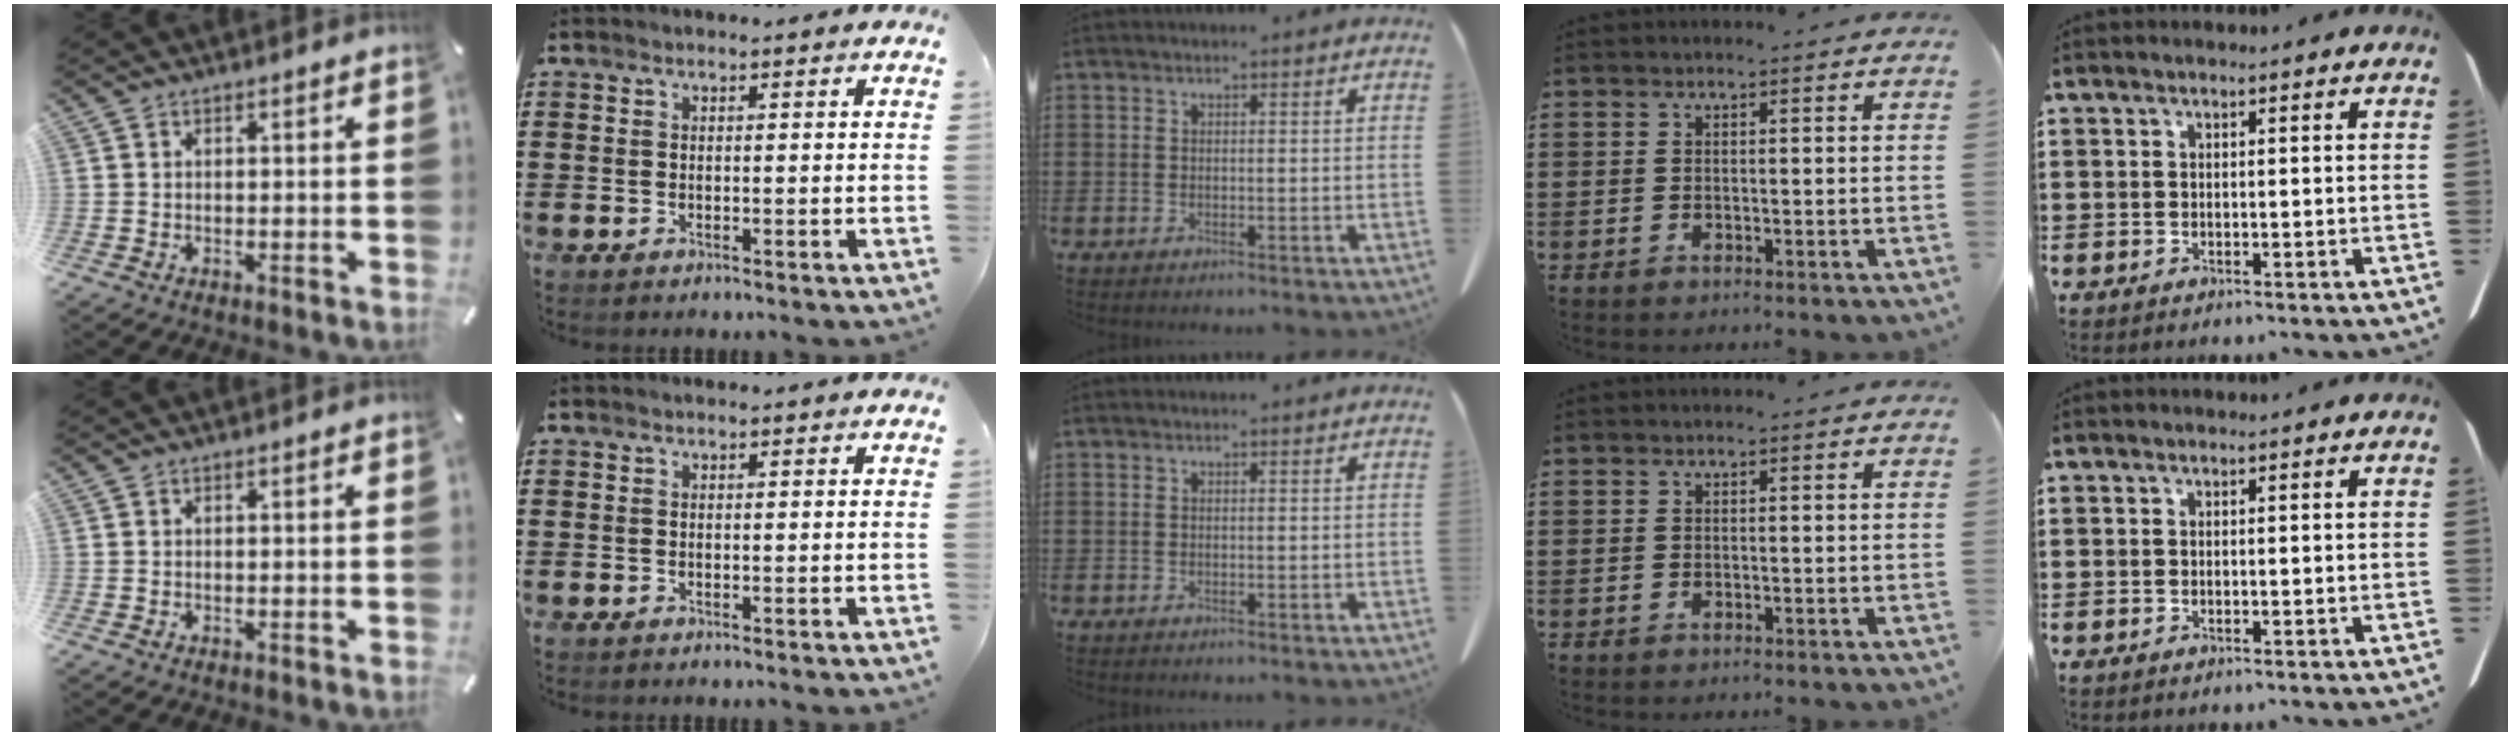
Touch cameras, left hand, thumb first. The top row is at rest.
{}